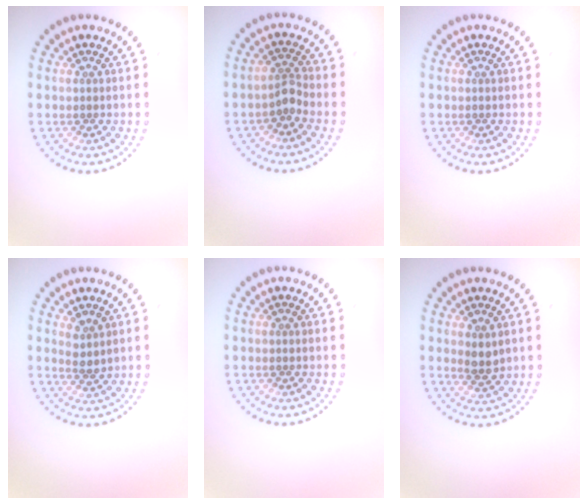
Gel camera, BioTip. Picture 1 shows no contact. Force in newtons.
{"total": 1.9, "press": 1.4, "slide": 1.2}
{"total": 0.0}
{"total": 1.7, "press": 1.3, "slide": 1.1}
{"total": 0.0}
{"total": 1.7, "press": 1.5, "slide": 0.8}